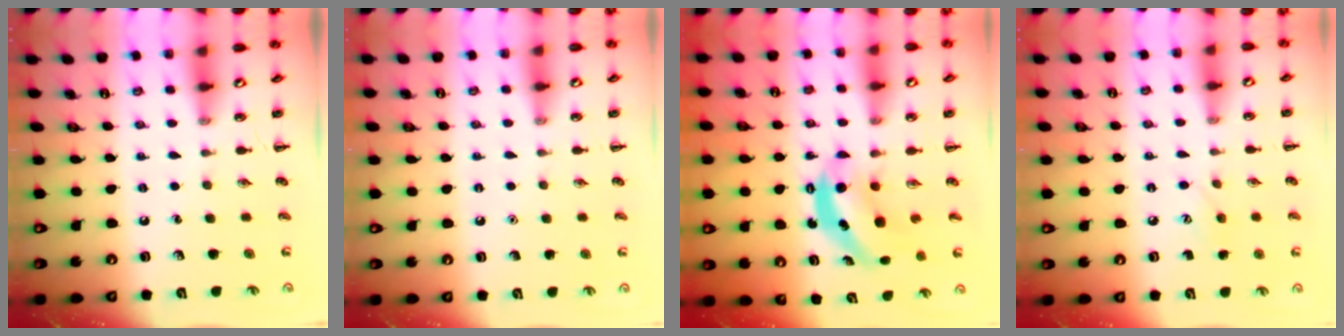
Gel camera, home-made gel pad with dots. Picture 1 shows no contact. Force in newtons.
{"total": 1.6, "press": 1.6, "slide": 0.1}
{"total": 6.2, "press": 6.2, "slide": 0.4}
{"total": 7.0, "press": 6.8, "slide": 1.5}